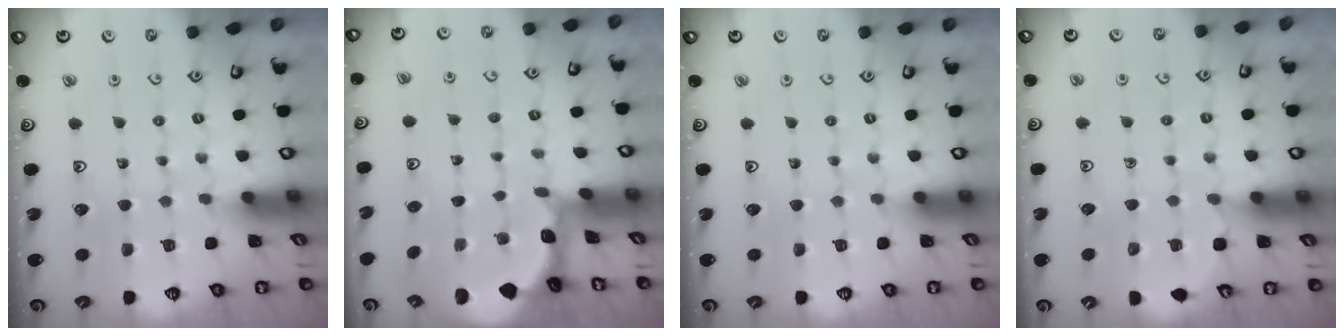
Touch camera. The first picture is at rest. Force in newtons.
{"total": 1.3, "press": 1.2, "slide": 0.2}
{"total": 0.0}
{"total": 4.0, "press": 3.6, "slide": 1.8}